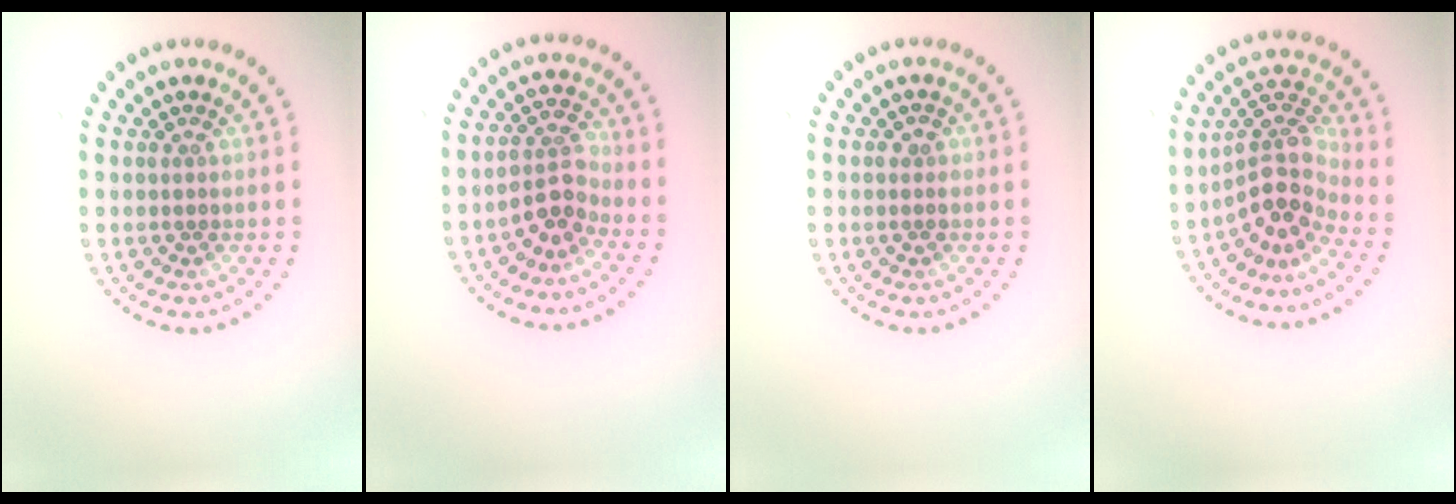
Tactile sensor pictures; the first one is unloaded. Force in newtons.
{"total": 2.7, "press": 2.3, "slide": 1.4}
{"total": 0.9, "press": 0.8, "slide": 0.2}
{"total": 4.4, "press": 3.3, "slide": 2.9}